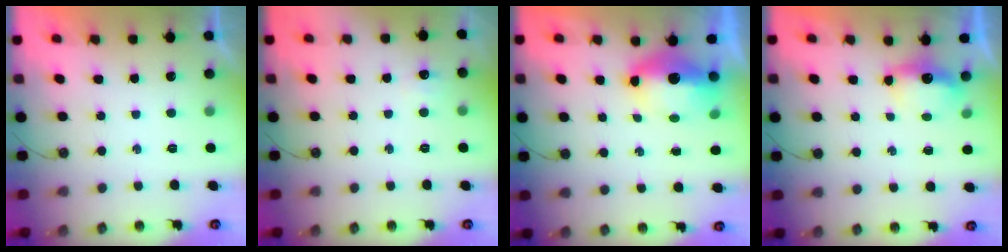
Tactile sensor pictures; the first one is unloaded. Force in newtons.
{"total": 4.9, "press": 4.8, "slide": 1.0}
{"total": 8.4, "press": 8.2, "slide": 1.8}
{"total": 4.2, "press": 4.2, "slide": 0.5}